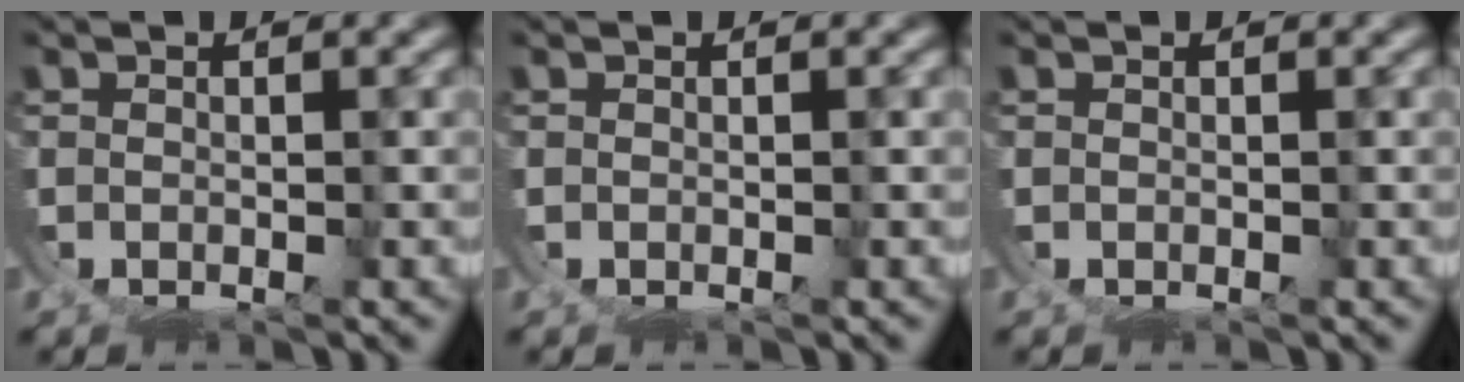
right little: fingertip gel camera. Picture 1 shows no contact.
{"total": 0.0}
{"total": 0.0}